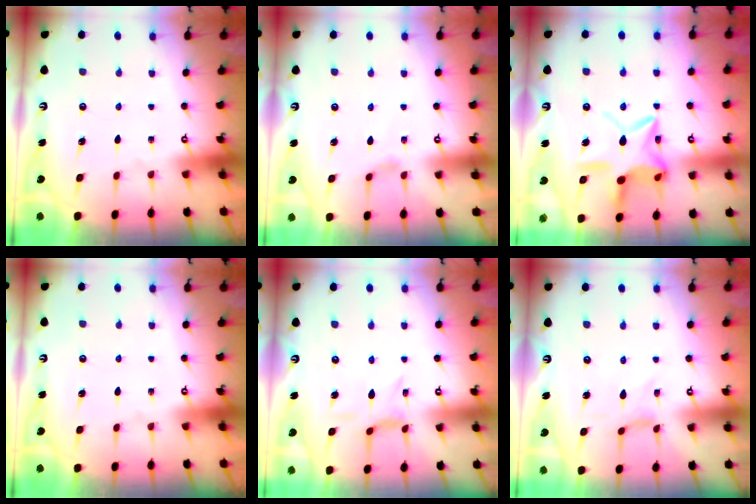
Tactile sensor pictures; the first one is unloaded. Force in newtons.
{"total": 0.0}
{"total": 15.2, "press": 15.1, "slide": 1.1}
{"total": 0.0}
{"total": 2.4, "press": 2.4, "slide": 0.4}
{"total": 0.0}